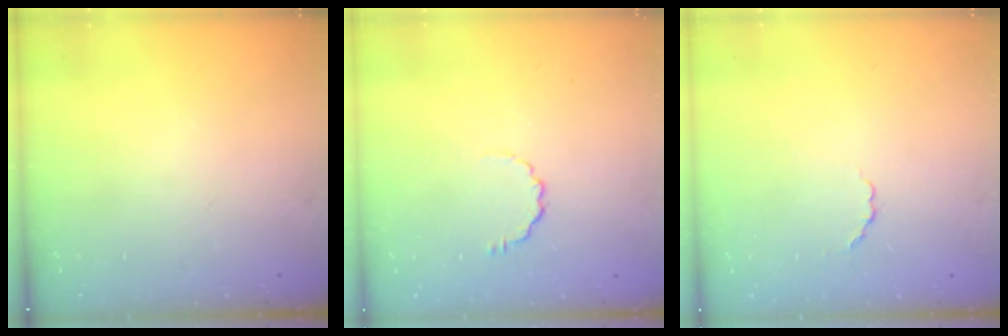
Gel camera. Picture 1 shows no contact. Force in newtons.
{"total": 4.2, "press": 3.9, "slide": 1.6}
{"total": 2.4, "press": 2.2, "slide": 1.0}